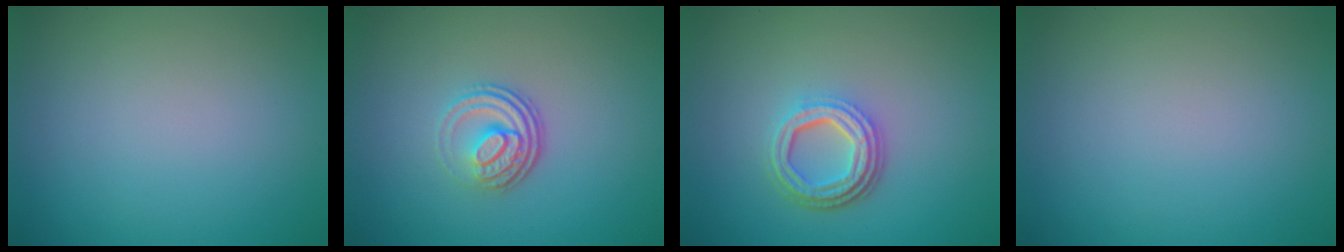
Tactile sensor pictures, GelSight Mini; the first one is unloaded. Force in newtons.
{"total": 3.5, "press": 2.5, "slide": 2.5}
{"total": 4.3, "press": 3.3, "slide": 2.8}
{"total": 0.0}